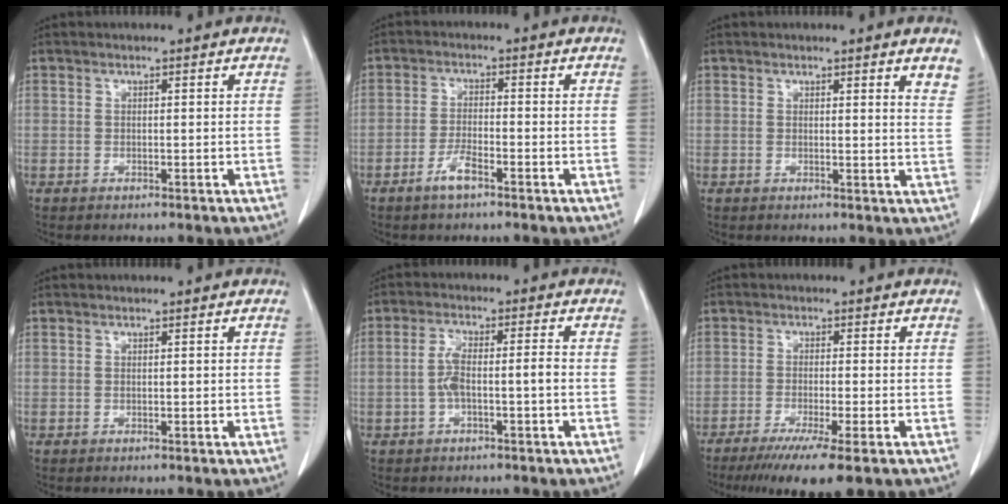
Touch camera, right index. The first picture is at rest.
{"total": 3.6, "force": [-2.4, 0.7, 2.6], "torque": [-0.053, -0.001, -0.048]}
{"total": 4.3, "force": [3.3, 0.3, 2.7], "torque": [-0.030, -0.016, 0.025]}
{"total": 0.0}
{"total": 4.8, "force": [-1.1, 0.7, 4.6], "torque": [-0.096, 0.017, -0.016]}
{"total": 8.6, "force": [-5.6, 0.0, 6.5], "torque": [-0.101, -0.022, -0.085]}